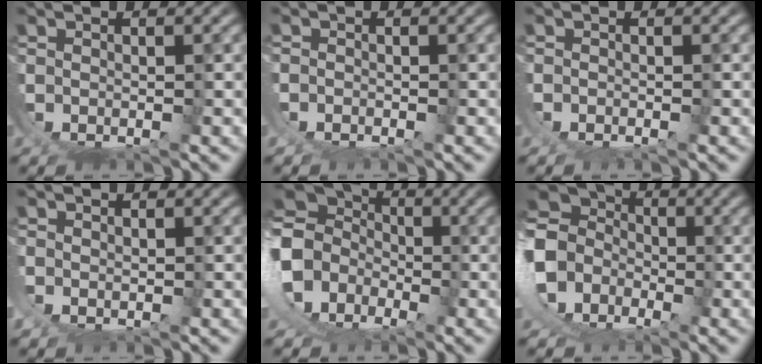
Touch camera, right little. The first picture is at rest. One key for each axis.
{"total": 0.8, "fx": -0.5, "fy": -0.7, "fz": 0.1, "tx": 0.000, "ty": -0.003, "tz": -0.009}
{"total": 1.0, "fx": -0.5, "fy": -0.9, "fz": 0.0, "tx": 0.008, "ty": 0.000, "tz": -0.009}
{"total": 0.9, "fx": 0.7, "fy": 0.1, "fz": 0.5, "tx": -0.020, "ty": -0.005, "tz": 0.019}
{"total": 10.9, "fx": 0.7, "fy": 9.4, "fz": 5.5, "tx": -0.135, "ty": -0.011, "tz": -0.003}
{"total": 12.4, "fx": 0.9, "fy": 10.9, "fz": 5.9, "tx": -0.157, "ty": -0.015, "tz": -0.003}